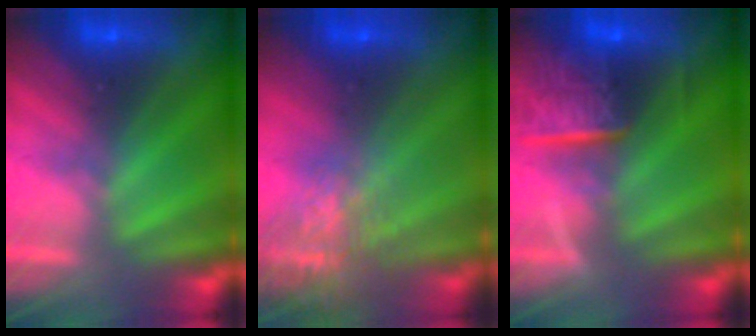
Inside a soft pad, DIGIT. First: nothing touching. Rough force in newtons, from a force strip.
{"total": 7.6}
{"total": 7.6}